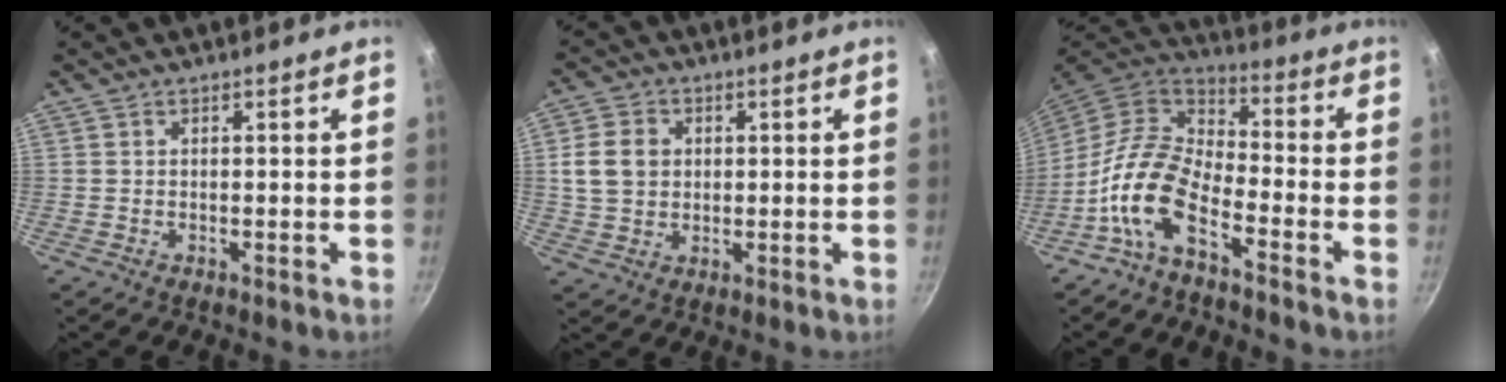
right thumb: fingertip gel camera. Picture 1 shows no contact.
{"total": 7.5, "force": [1.3, 6.1, 4.2], "torque": [-0.061, 0.004, 0.022]}
{"total": 12.2, "force": [-6.3, 5.9, 8.7], "torque": [-0.161, 0.059, -0.138]}